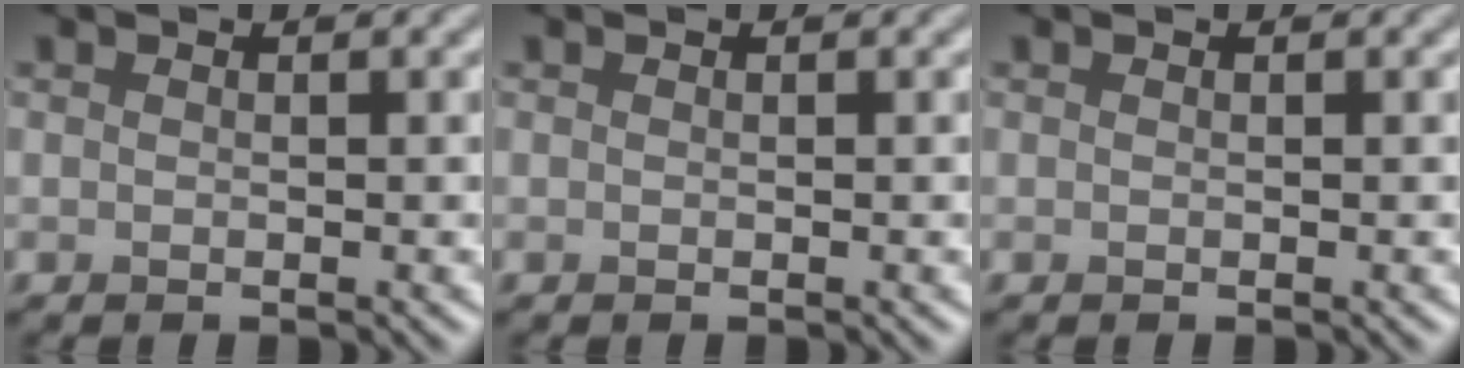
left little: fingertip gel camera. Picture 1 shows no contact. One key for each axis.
{"total": 0.0}
{"total": 0.0}